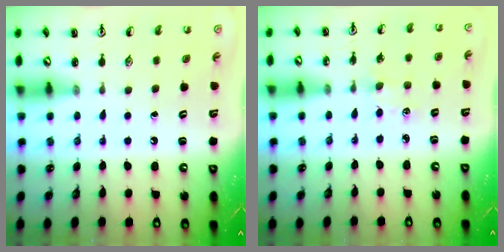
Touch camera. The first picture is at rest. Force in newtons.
{"total": 0.7, "press": 0.7, "slide": 0.1}